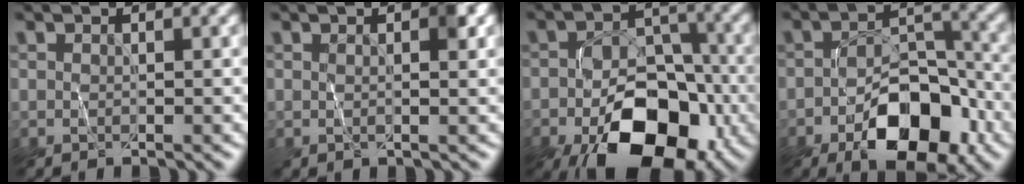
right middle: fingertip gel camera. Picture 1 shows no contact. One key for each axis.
{"total": 1.8, "fx": 0.5, "fy": 0.4, "fz": 1.7, "tx": -0.019, "ty": 0.004, "tz": 0.010}
{"total": 12.9, "fx": -6.5, "fy": 7.0, "fz": 8.7, "tx": -0.141, "ty": -0.015, "tz": -0.101}
{"total": 8.8, "fx": -4.7, "fy": 4.0, "fz": 6.3, "tx": -0.095, "ty": 0.012, "tz": -0.074}